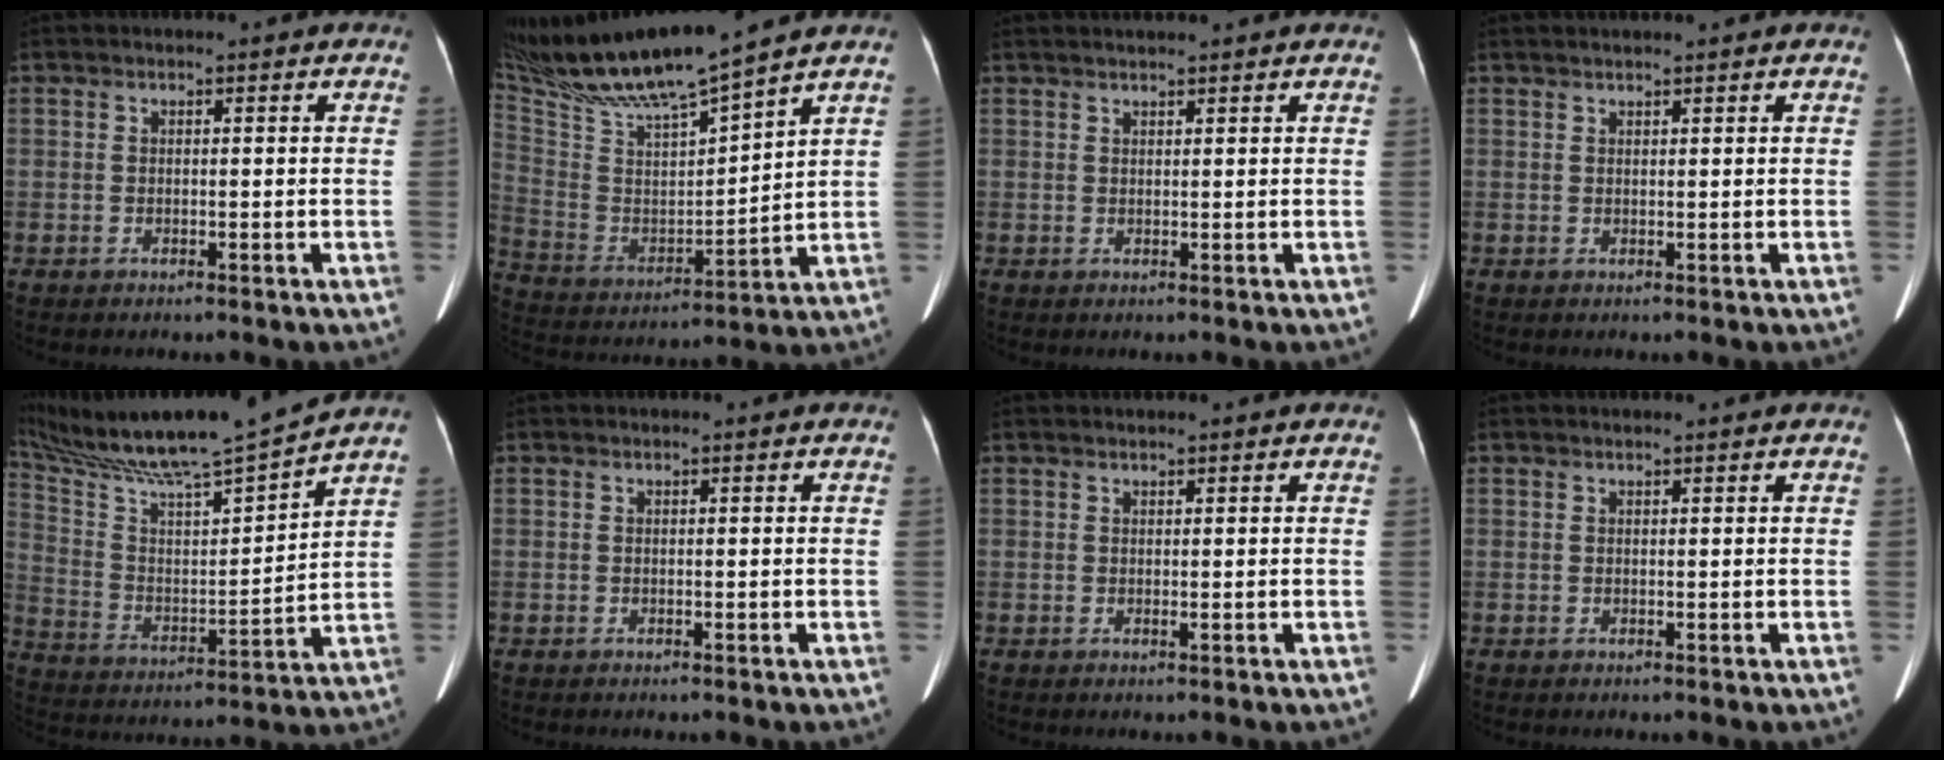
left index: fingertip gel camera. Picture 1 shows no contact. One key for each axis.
{"total": 17.3, "fx": 15.3, "fy": -0.6, "fz": 8.1, "tx": -0.163, "ty": -0.005, "tz": 0.287}
{"total": 3.3, "fx": 3.0, "fy": 0.0, "fz": 1.3, "tx": -0.014, "ty": 0.025, "tz": 0.048}
{"total": 2.3, "fx": 2.1, "fy": 0.0, "fz": 1.0, "tx": -0.009, "ty": 0.023, "tz": 0.036}
{"total": 19.3, "fx": 16.9, "fy": -0.7, "fz": 9.2, "tx": -0.169, "ty": -0.007, "tz": 0.292}
{"total": 0.0}
{"total": 1.0, "fx": 0.8, "fy": 0.0, "fz": 0.6, "tx": -0.008, "ty": 0.010, "tz": 0.017}
{"total": 1.2, "fx": 1.1, "fy": 0.1, "fz": 0.4, "tx": -0.007, "ty": 0.014, "tz": 0.017}